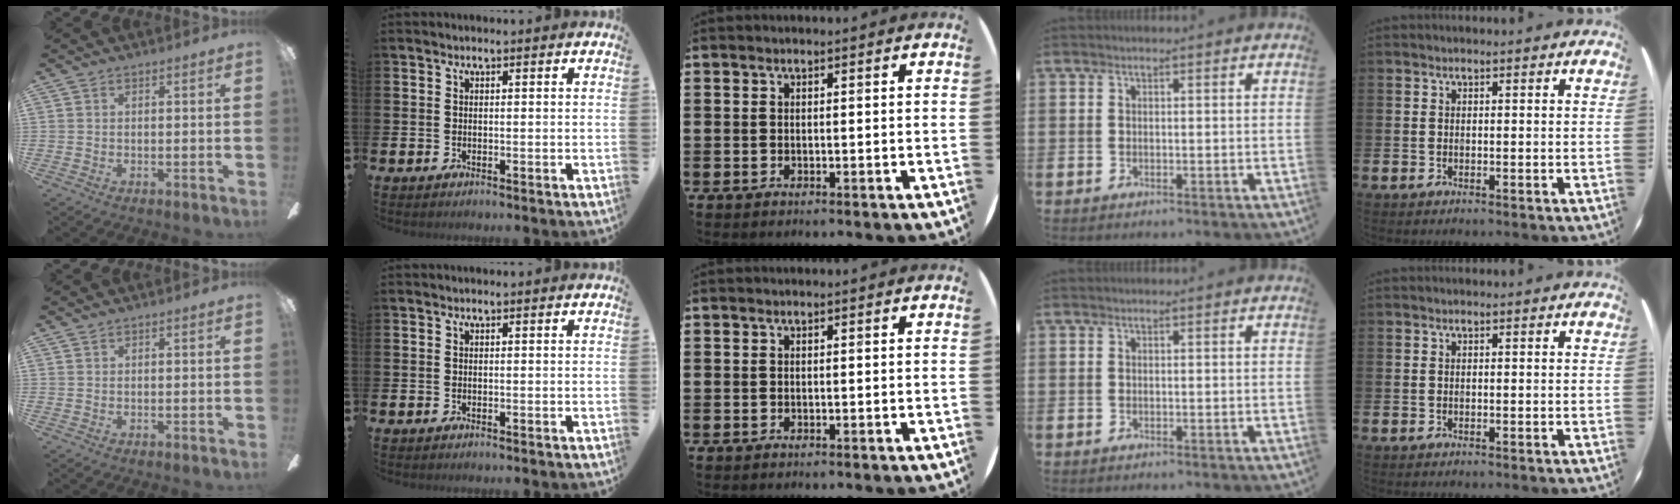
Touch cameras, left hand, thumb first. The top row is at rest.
{}